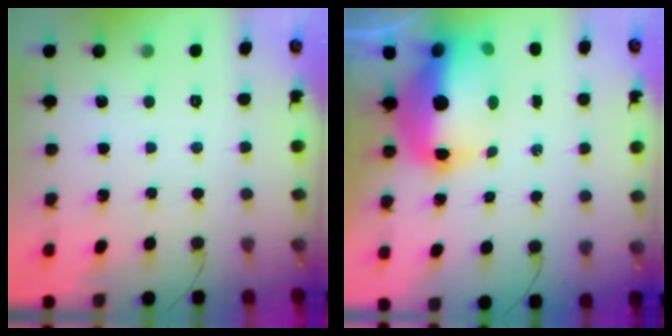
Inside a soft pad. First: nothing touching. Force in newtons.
{"total": 16.0, "press": 15.5, "slide": 3.6}